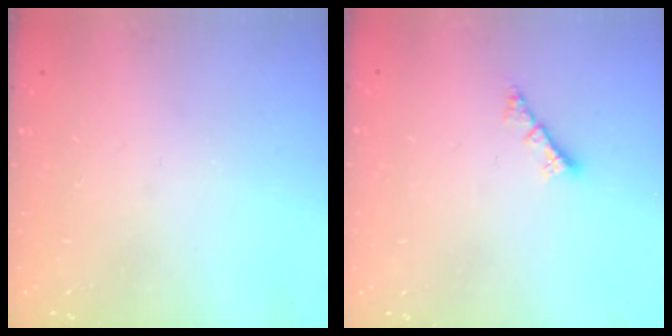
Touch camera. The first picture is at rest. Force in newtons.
{"total": 2.4, "press": 2.4, "slide": 0.2}